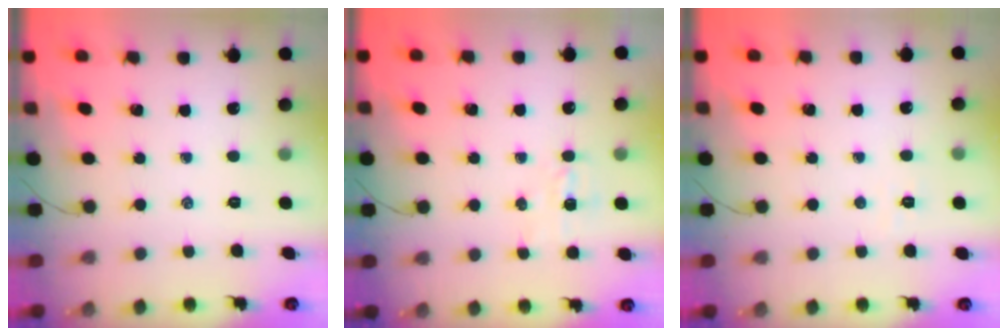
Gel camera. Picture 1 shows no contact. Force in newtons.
{"total": 3.4, "press": 3.3, "slide": 1.1}
{"total": 2.5, "press": 2.4, "slide": 0.7}